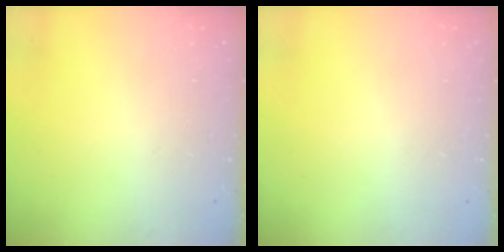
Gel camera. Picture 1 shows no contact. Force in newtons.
{"total": 0.6, "press": 0.5, "slide": 0.2}